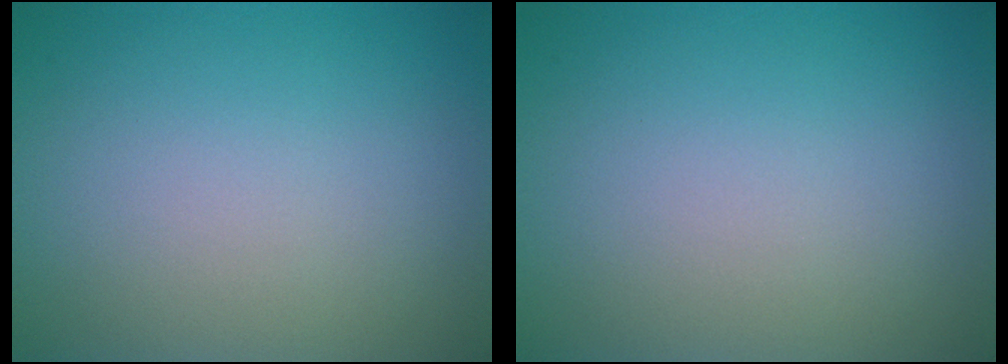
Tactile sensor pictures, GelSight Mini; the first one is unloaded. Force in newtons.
{"total": 0.0}